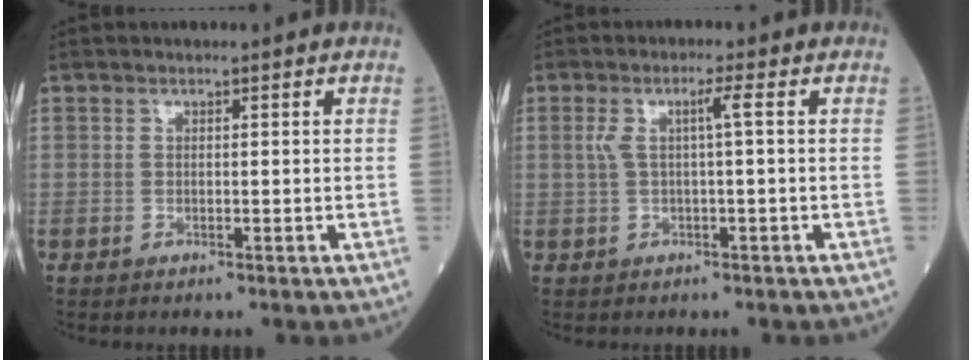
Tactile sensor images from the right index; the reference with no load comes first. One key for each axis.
{"total": 3.6, "fx": 0.5, "fy": 0.5, "fz": 3.6, "tx": -0.079, "ty": 0.019, "tz": 0.014}